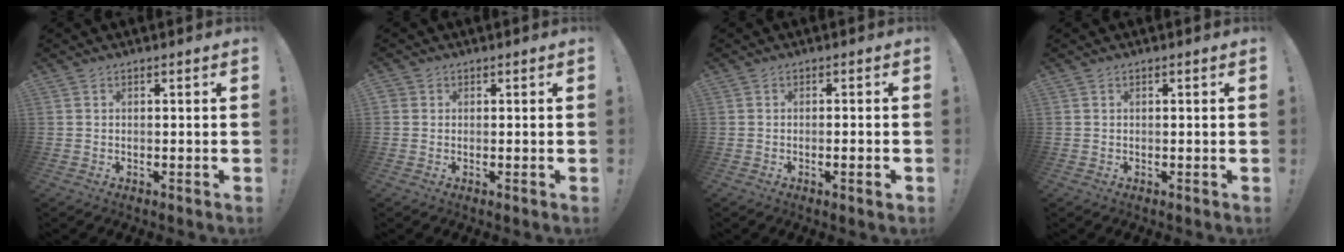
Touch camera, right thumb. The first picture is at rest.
{"total": 1.4, "force": [0.3, 1.2, 0.6], "torque": [-0.017, 0.004, 0.007]}
{"total": 2.5, "force": [-0.8, 0.0, 2.4], "torque": [-0.042, 0.000, -0.012]}
{"total": 0.0}